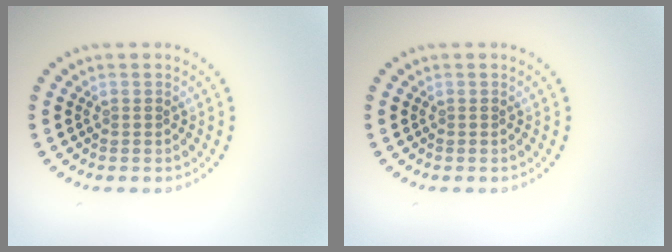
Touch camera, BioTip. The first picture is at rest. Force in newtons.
{"total": 0.0}